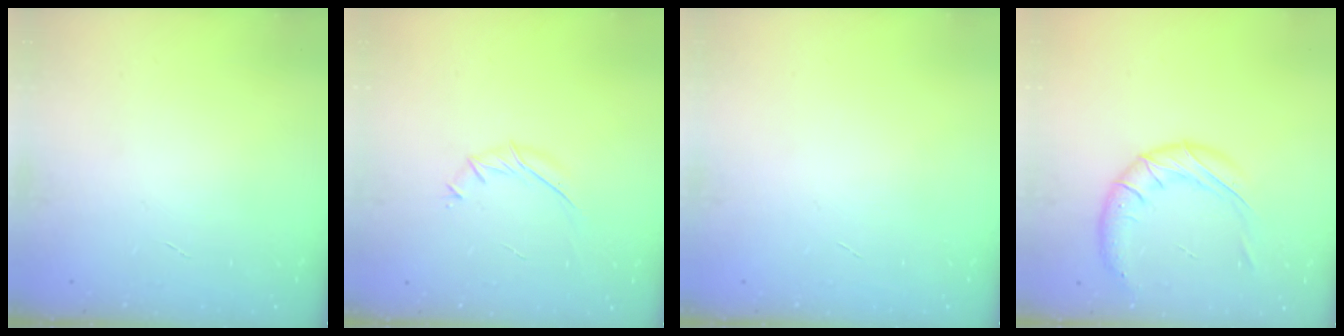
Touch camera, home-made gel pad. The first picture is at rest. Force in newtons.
{"total": 5.5, "press": 5.3, "slide": 1.5}
{"total": 0.0}
{"total": 13.6, "press": 13.5, "slide": 1.5}